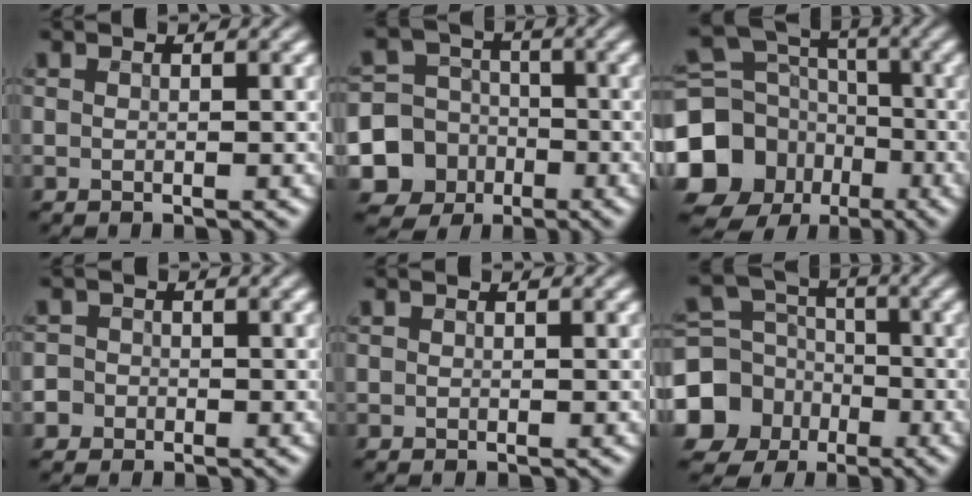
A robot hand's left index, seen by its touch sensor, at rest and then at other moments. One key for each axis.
{"total": 10.0, "fx": -3.8, "fy": 9.1, "fz": 1.8, "tx": -0.039, "ty": -0.021, "tz": -0.092}
{"total": 13.7, "fx": -5.2, "fy": 11.7, "fz": 4.7, "tx": -0.130, "ty": -0.029, "tz": -0.117}
{"total": 2.6, "fx": -1.3, "fy": 2.2, "fz": 0.4, "tx": 0.005, "ty": 0.003, "tz": -0.031}
{"total": 0.0}
{"total": 9.9, "fx": -4.2, "fy": 8.6, "fz": 2.6, "tx": -0.075, "ty": -0.020, "tz": -0.102}